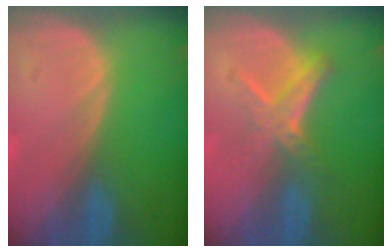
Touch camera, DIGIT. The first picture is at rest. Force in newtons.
{"total": 4.9, "press": 4.8, "slide": 0.8}